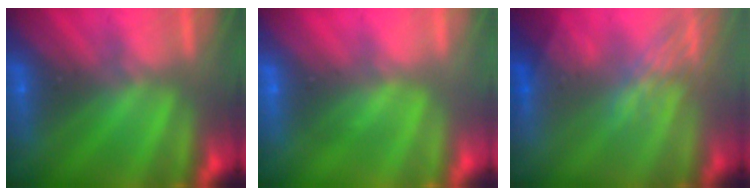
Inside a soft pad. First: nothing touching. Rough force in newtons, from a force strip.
{"total": 2.7}
{"total": 2.9}